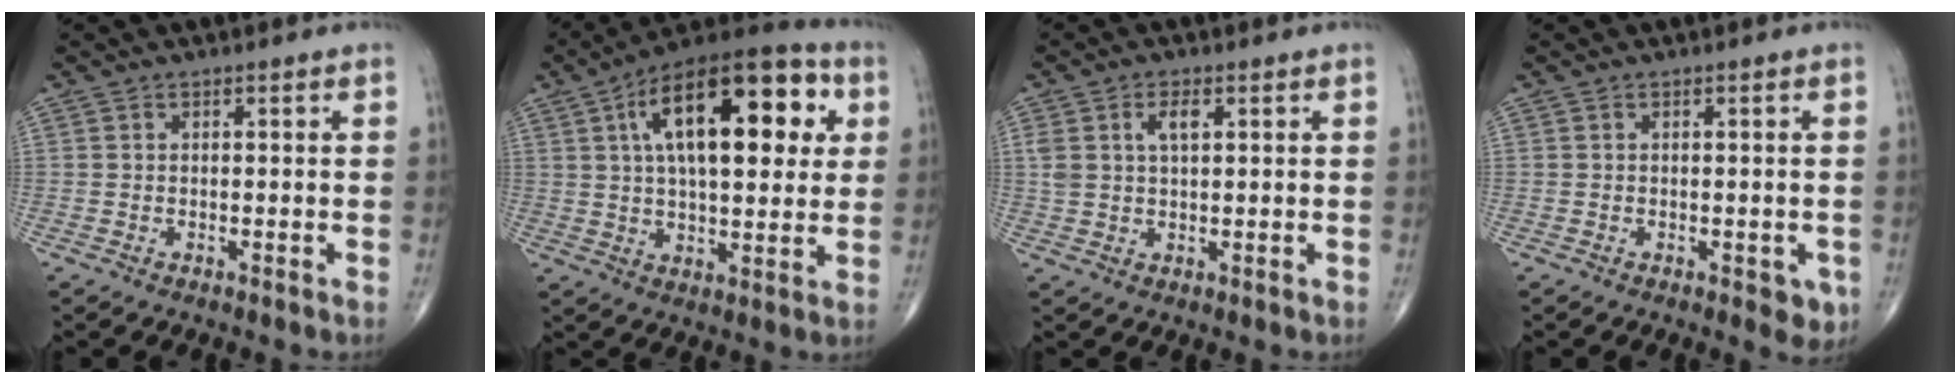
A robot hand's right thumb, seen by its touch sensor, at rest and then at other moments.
{"total": 23.6, "force": [6.7, 10.6, 20.0], "torque": [-0.289, 0.013, 0.095]}
{"total": 4.6, "force": [1.6, 2.3, 3.6], "torque": [-0.071, 0.004, 0.034]}
{"total": 3.2, "force": [-1.0, 1.6, 2.6], "torque": [-0.010, -0.002, -0.009]}